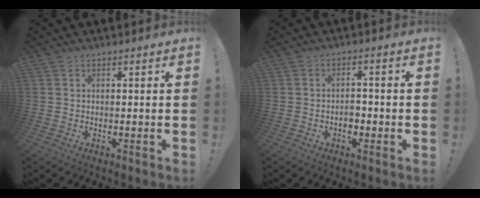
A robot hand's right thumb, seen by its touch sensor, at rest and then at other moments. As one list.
[{"total": 3.8, "force": [-1.5, 2.5, 2.4], "torque": [-0.033, 0.001, -0.028]}]